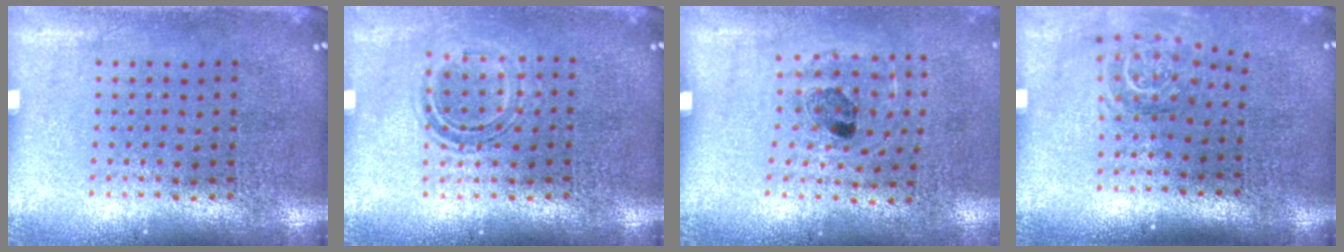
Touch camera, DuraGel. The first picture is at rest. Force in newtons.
{"total": 1.1, "press": 0.9, "slide": 0.5}
{"total": 1.0, "press": 0.7, "slide": 0.7}
{"total": 1.7, "press": 1.1, "slide": 1.3}